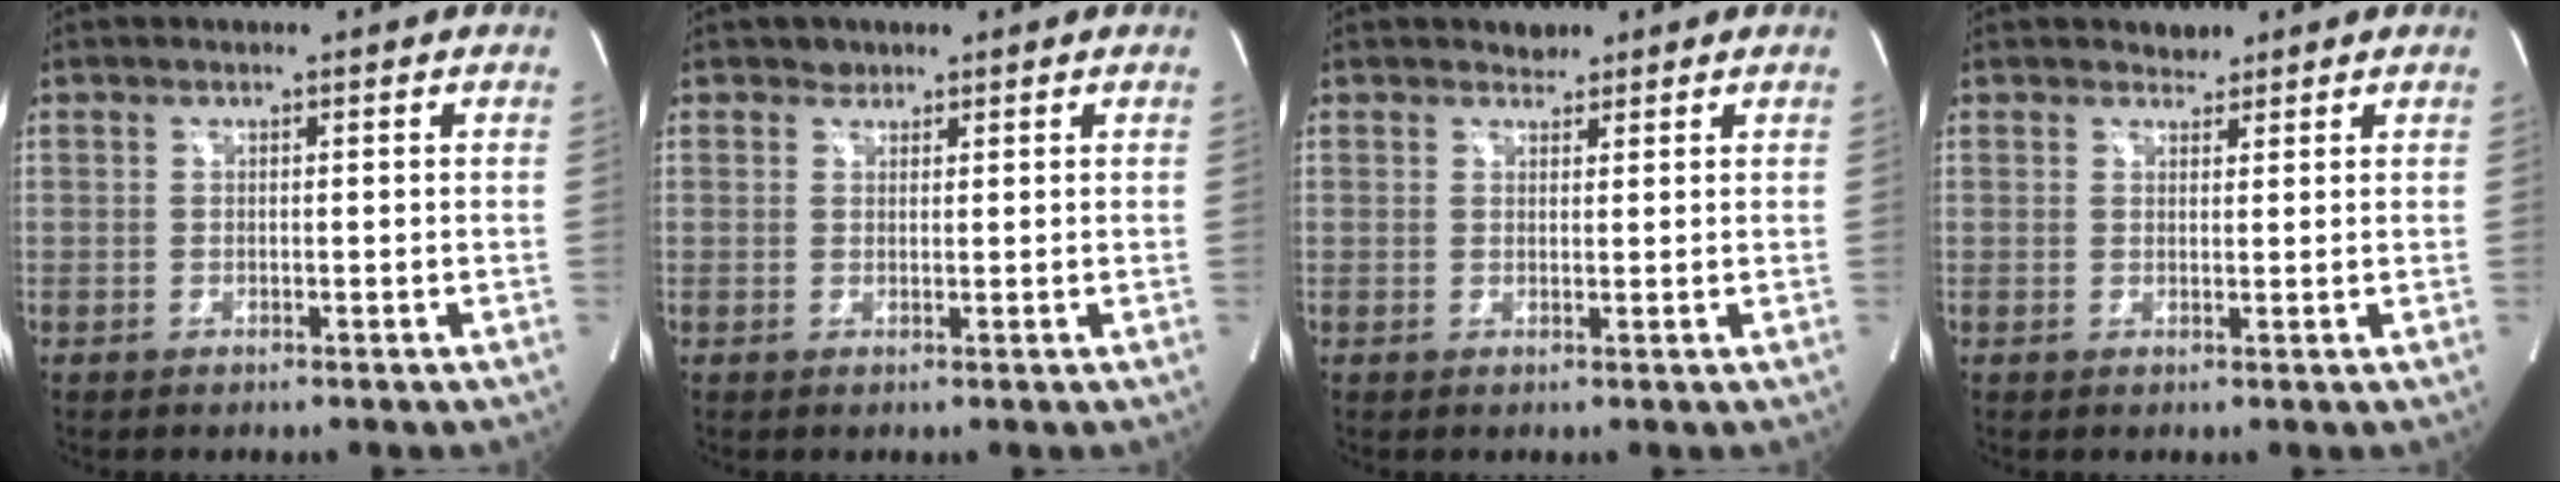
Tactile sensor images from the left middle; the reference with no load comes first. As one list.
[{"total": 1.2, "force": [0.9, 0.7, -0.1], "torque": [0.004, -0.003, 0.010]}, {"total": 1.6, "force": [1.4, 0.8, 0.1], "torque": [-0.004, -0.002, 0.019]}, {"total": 1.6, "force": [1.5, 0.8, 0.1], "torque": [-0.004, -0.002, 0.021]}]